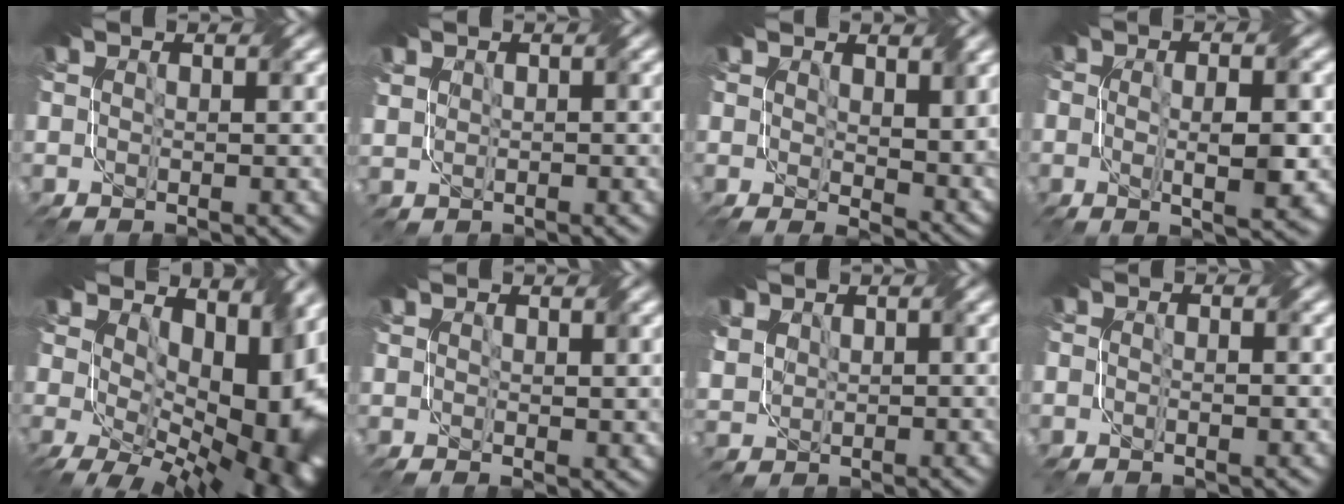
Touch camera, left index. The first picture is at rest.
{"total": 1.3, "force": [0.7, 0.8, -0.7], "torque": [0.003, 0.003, 0.024]}
{"total": 6.0, "force": [2.1, 3.8, 4.1], "torque": [-0.084, -0.024, 0.043]}
{"total": 4.5, "force": [-0.7, 1.7, 4.1], "torque": [-0.071, -0.009, -0.006]}
{"total": 15.5, "force": [2.0, 9.8, 11.9], "torque": [-0.169, -0.022, 0.061]}
{"total": 1.3, "force": [0.4, 0.7, 1.0], "torque": [-0.015, -0.008, 0.005]}
{"total": 3.5, "force": [2.0, 2.8, 0.5], "torque": [-0.046, 0.006, 0.058]}
{"total": 1.3, "force": [-0.7, 0.7, 0.7], "torque": [-0.007, -0.002, -0.009]}